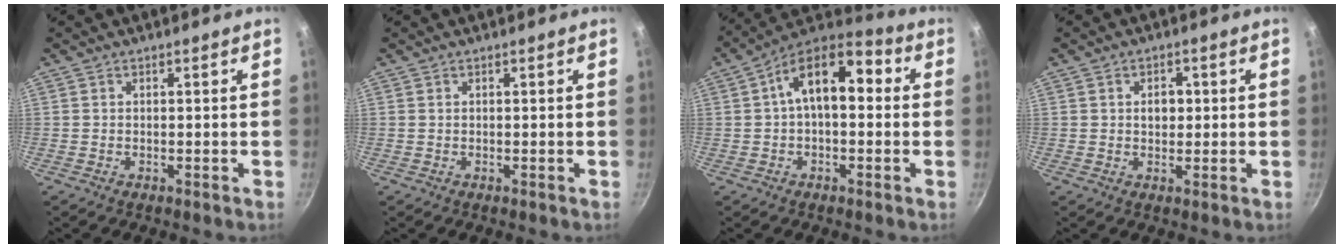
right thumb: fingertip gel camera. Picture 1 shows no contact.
{"total": 0.0}
{"total": 13.4, "force": [1.8, 7.3, 11.1], "torque": [-0.157, 0.043, 0.016]}
{"total": 3.3, "force": [0.5, 2.3, 2.3], "torque": [-0.018, 0.002, 0.006]}